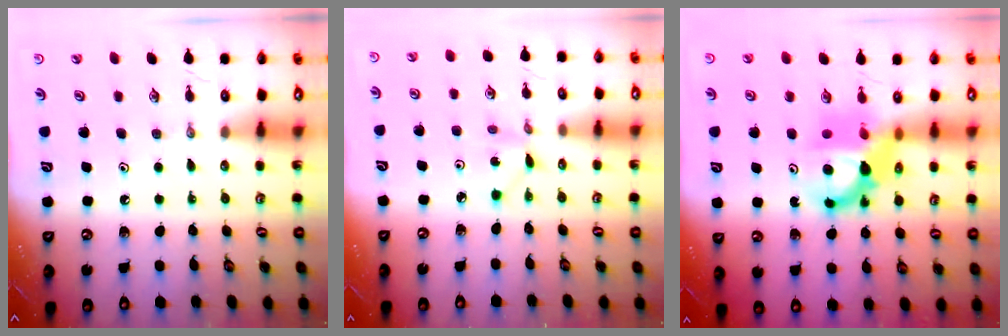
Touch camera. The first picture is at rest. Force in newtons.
{"total": 1.3, "press": 1.3, "slide": 0.1}
{"total": 10.3, "press": 10.3, "slide": 1.2}